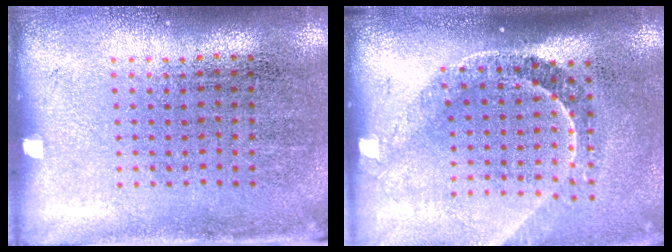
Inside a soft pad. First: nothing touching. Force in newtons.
{"total": 2.2, "press": 1.5, "slide": 1.6}